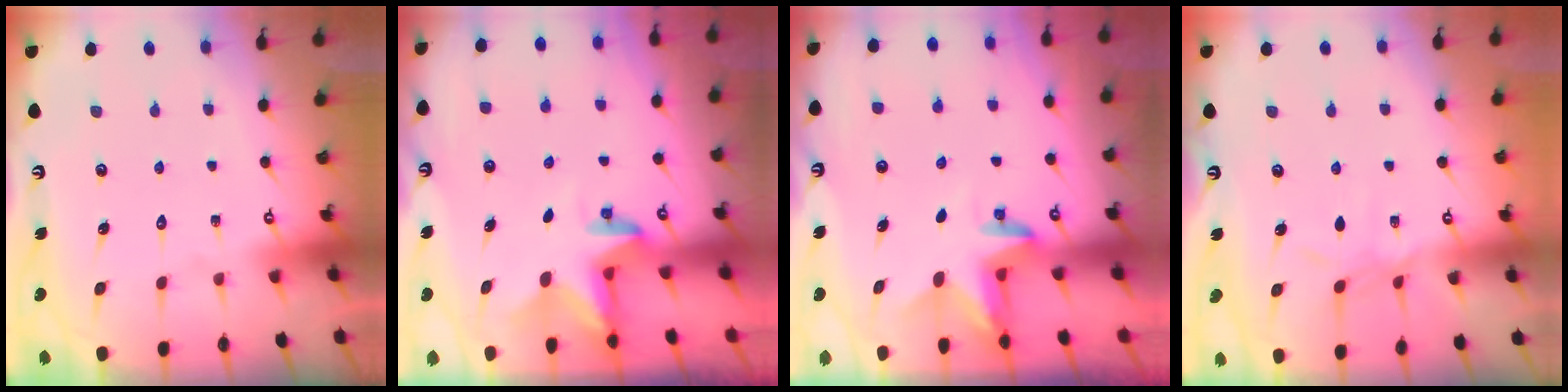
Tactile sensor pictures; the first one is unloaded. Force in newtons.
{"total": 2.8, "press": 2.8, "slide": 0.2}
{"total": 3.3, "press": 3.3, "slide": 0.1}
{"total": 4.5, "press": 4.5, "slide": 0.5}